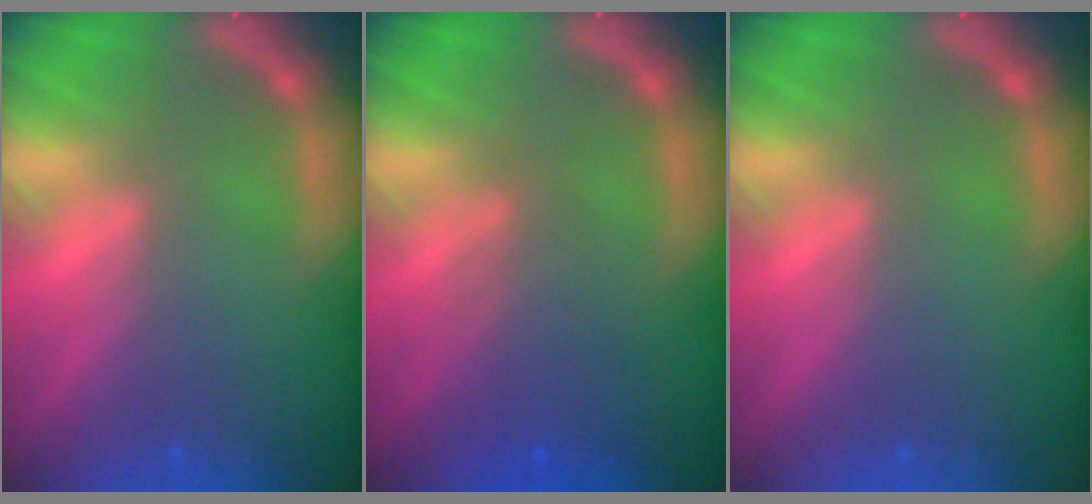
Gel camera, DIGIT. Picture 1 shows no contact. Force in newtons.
{"total": 3.6}
{"total": 0.0}